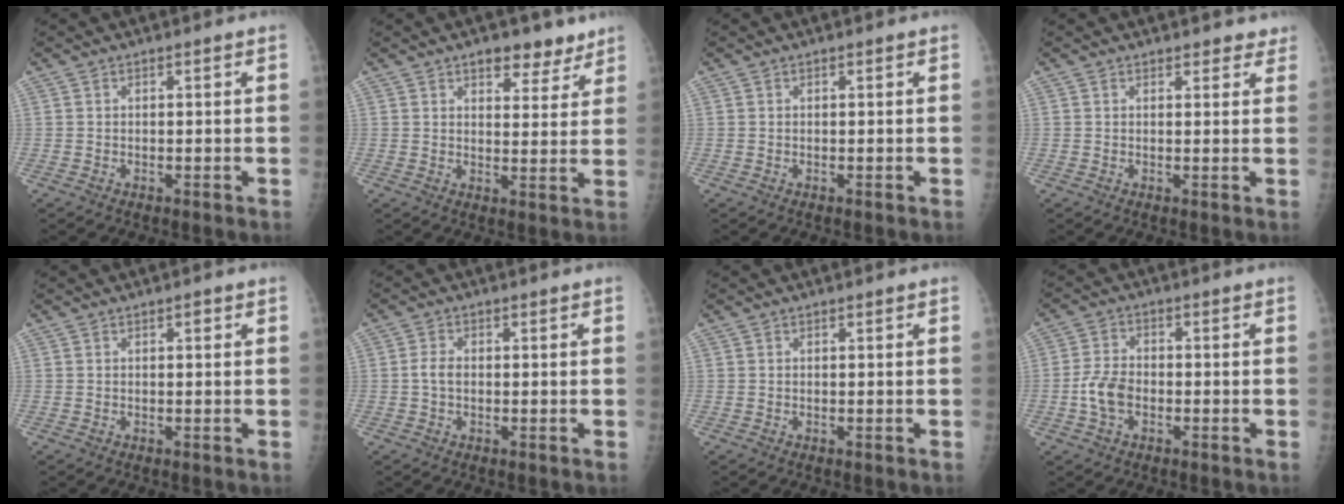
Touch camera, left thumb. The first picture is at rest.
{"total": 7.1, "force": [5.0, 3.7, 3.5], "torque": [-0.013, -0.025, 0.070]}
{"total": 0.0}
{"total": 3.0, "force": [2.6, 1.4, 0.5], "torque": [0.025, -0.010, 0.020]}
{"total": 0.7, "force": [0.3, 0.3, 0.6], "torque": [-0.007, 0.001, 0.002]}
{"total": 2.5, "force": [-0.2, 1.6, 1.8], "torque": [-0.034, 0.005, -0.006]}
{"total": 0.0}
{"total": 5.9, "force": [-1.8, 3.8, 4.2], "torque": [-0.081, 0.013, -0.038]}